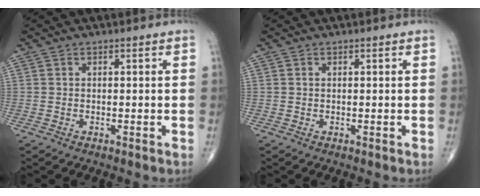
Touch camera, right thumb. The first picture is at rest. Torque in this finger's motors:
{"motor_torque": [0.04, -0.01, 0.04, 0.02, 0.00]}